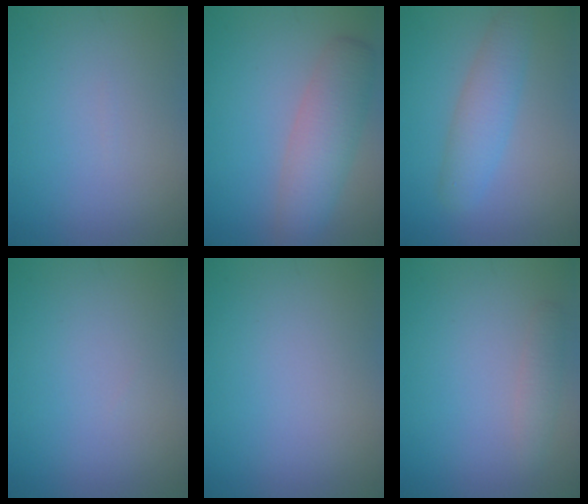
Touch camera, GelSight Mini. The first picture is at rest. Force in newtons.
{"total": 5.4, "press": 5.4, "slide": 0.3}
{"total": 3.7, "press": 3.7, "slide": 0.1}
{"total": 0.0}
{"total": 0.0}
{"total": 1.5, "press": 1.5, "slide": 0.0}